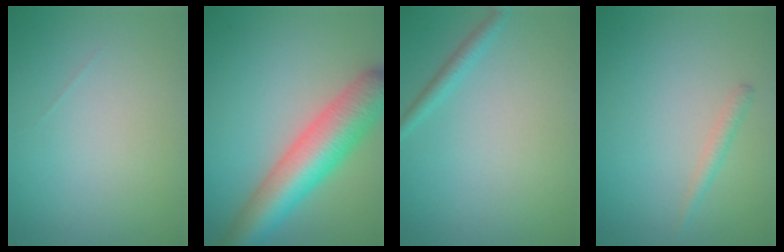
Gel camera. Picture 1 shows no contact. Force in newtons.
{"total": 8.6, "press": 8.6, "slide": 0.3}
{"total": 1.4, "press": 1.4, "slide": 0.1}
{"total": 1.1, "press": 1.1, "slide": 0.0}